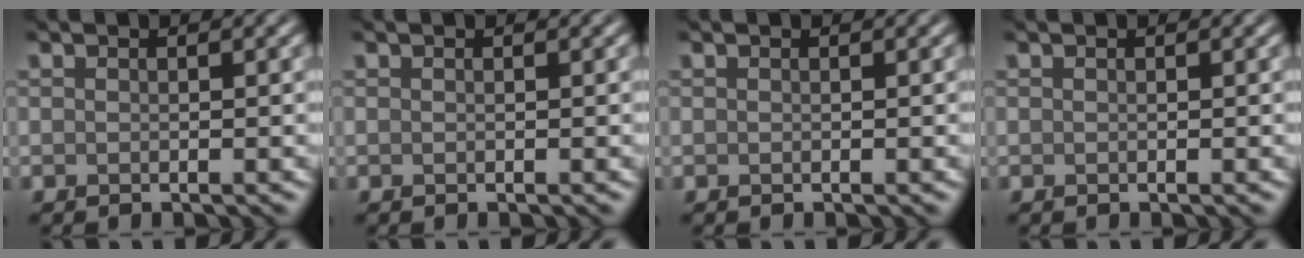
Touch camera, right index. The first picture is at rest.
{"total": 0.0}
{"total": 0.0}
{"total": 0.0}